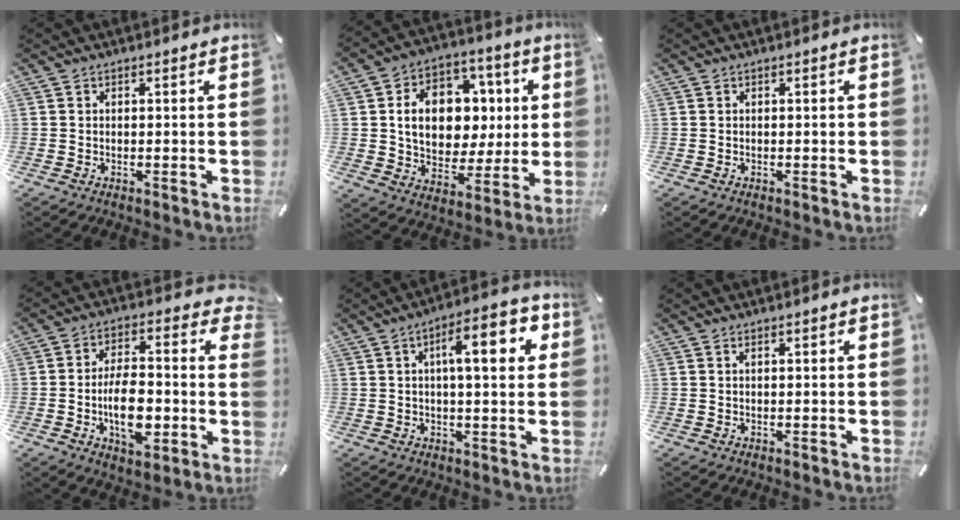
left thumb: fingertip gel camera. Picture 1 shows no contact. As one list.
[{"total": 15.7, "force": [2.5, 12.6, 9.0], "torque": [-0.146, -0.005, 0.056]}, {"total": 0.0}, {"total": 13.8, "force": [-2.7, 8.5, 10.6], "torque": [-0.166, -0.002, -0.047]}, {"total": 12.2, "force": [3.8, 3.8, 11.0], "torque": [-0.163, -0.002, 0.052]}, {"total": 0.8, "force": [0.3, 0.2, 0.7], "torque": [-0.013, 0.001, 0.004]}]